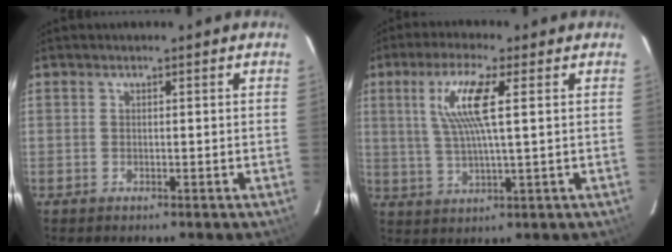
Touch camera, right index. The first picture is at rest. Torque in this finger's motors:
{"motor_torque": [0.52, -0.03, 0.66, 0.21]}